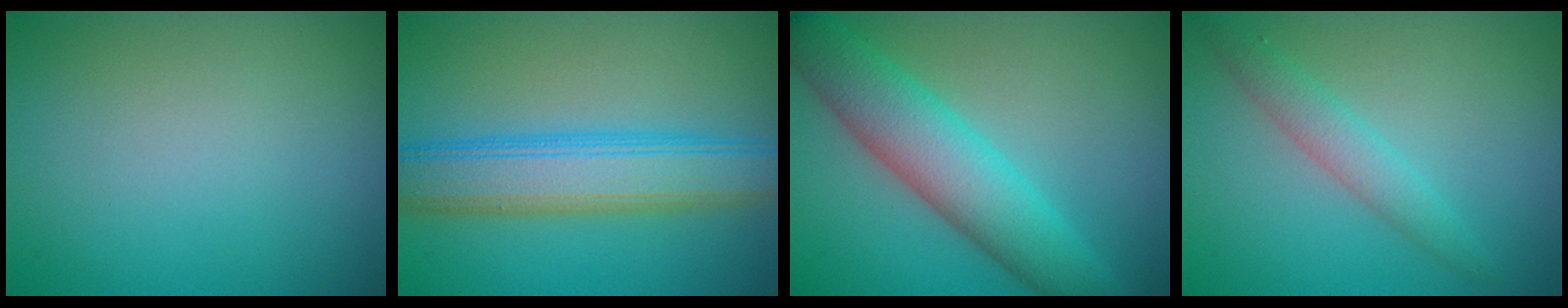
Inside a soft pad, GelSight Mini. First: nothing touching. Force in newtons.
{"total": 6.6, "press": 6.6, "slide": 0.2}
{"total": 6.8, "press": 6.8, "slide": 0.2}
{"total": 2.4, "press": 2.4, "slide": 0.1}